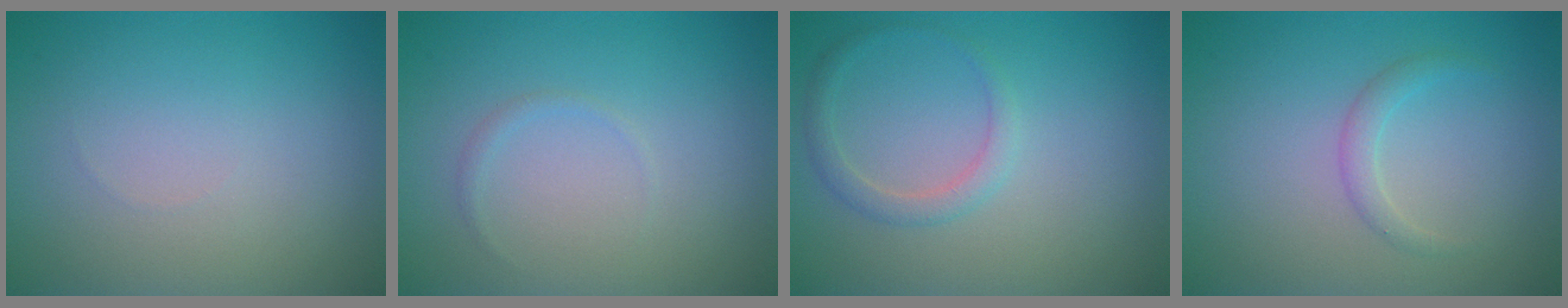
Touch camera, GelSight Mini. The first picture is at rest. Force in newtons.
{"total": 0.6, "press": 0.6, "slide": 0.1}
{"total": 1.7, "press": 1.7, "slide": 0.2}
{"total": 0.9, "press": 0.9, "slide": 0.0}